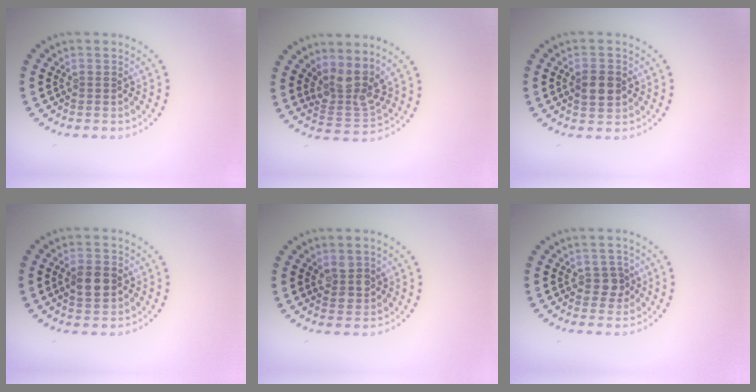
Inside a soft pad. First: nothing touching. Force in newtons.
{"total": 3.6, "press": 2.8, "slide": 2.3}
{"total": 2.6, "press": 2.6, "slide": 0.2}
{"total": 3.0, "press": 3.0, "slide": 0.2}
{"total": 2.3, "press": 2.1, "slide": 0.9}
{"total": 1.5, "press": 1.3, "slide": 0.7}